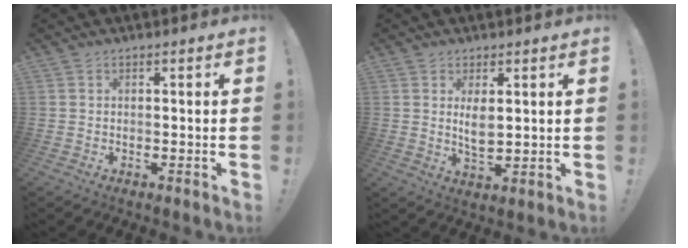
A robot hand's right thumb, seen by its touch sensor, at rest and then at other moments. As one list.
[{"total": 4.8, "force": [1.6, 2.1, 4.0], "torque": [-0.059, -0.018, 0.022]}]